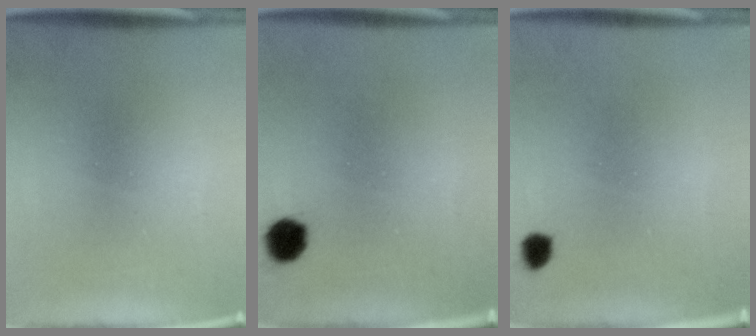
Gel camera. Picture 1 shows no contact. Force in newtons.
{"total": 4.3}
{"total": 1.9}